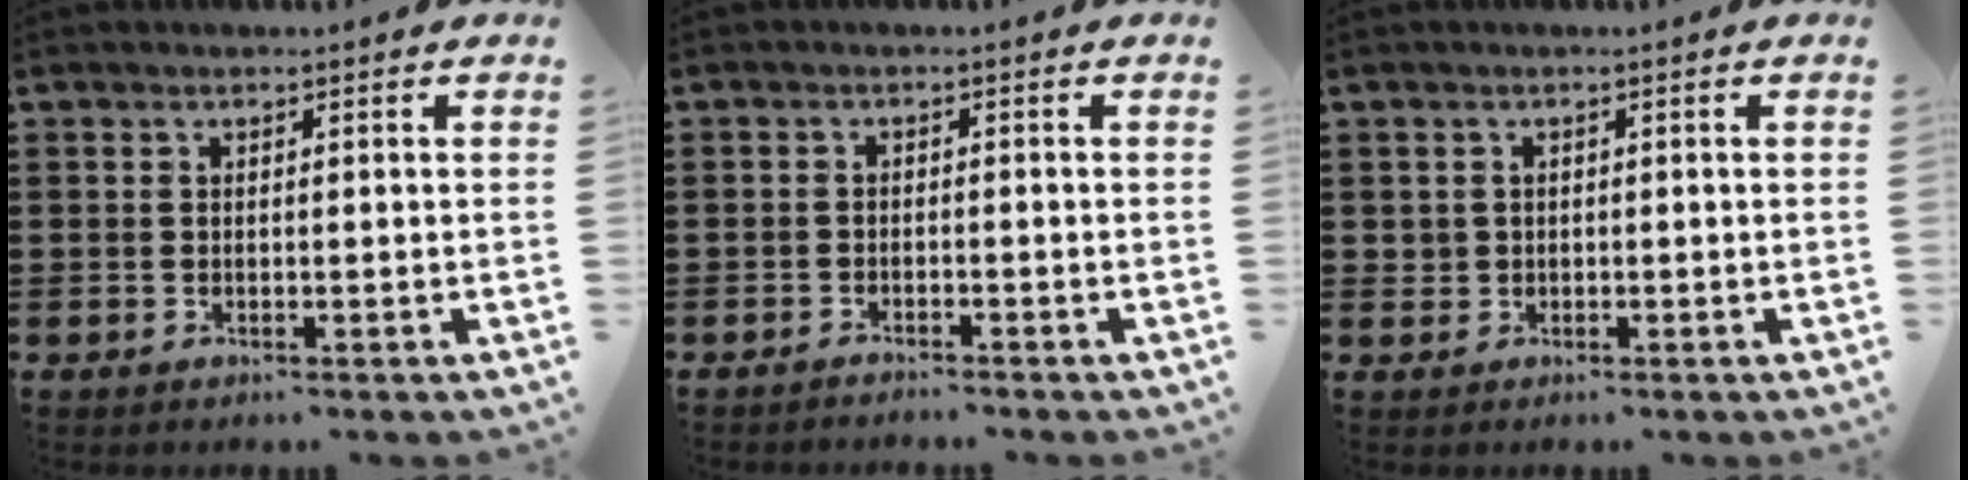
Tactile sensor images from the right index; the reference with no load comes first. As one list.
[{"total": 1.1, "force": [-1.1, 0.1, -0.1], "torque": [-0.002, 0.006, -0.024]}, {"total": 1.3, "force": [0.3, 1.3, 0.1], "torque": [-0.006, 0.009, 0.003]}]